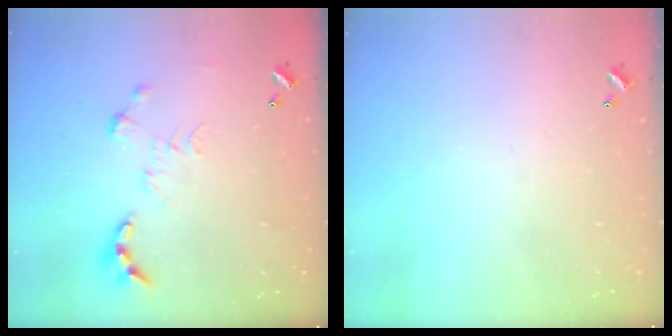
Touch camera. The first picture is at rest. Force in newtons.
{"total": 0.0}